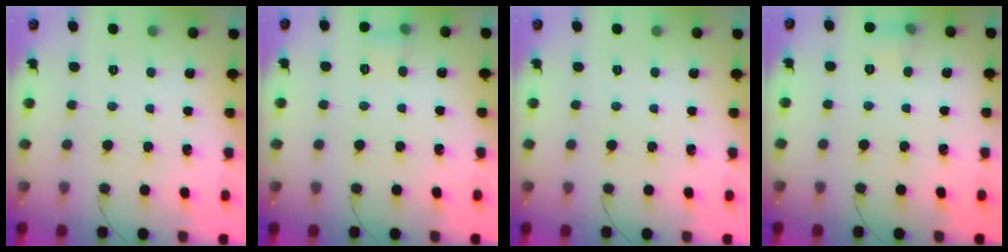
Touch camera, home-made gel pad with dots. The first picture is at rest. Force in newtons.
{"total": 4.2, "press": 3.9, "slide": 1.5}
{"total": 0.0}
{"total": 6.0, "press": 5.7, "slide": 1.8}